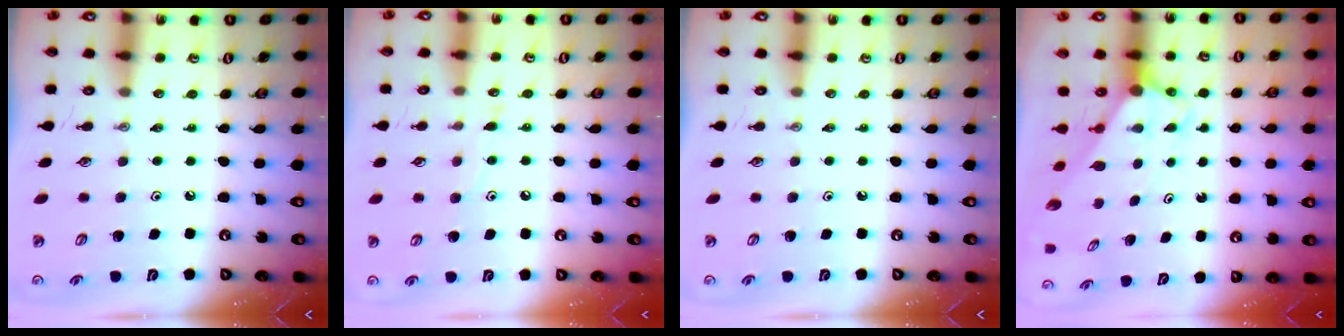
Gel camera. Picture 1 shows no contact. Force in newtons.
{"total": 7.1, "press": 7.0, "slide": 0.4}
{"total": 0.0}
{"total": 2.7, "press": 2.7, "slide": 0.0}